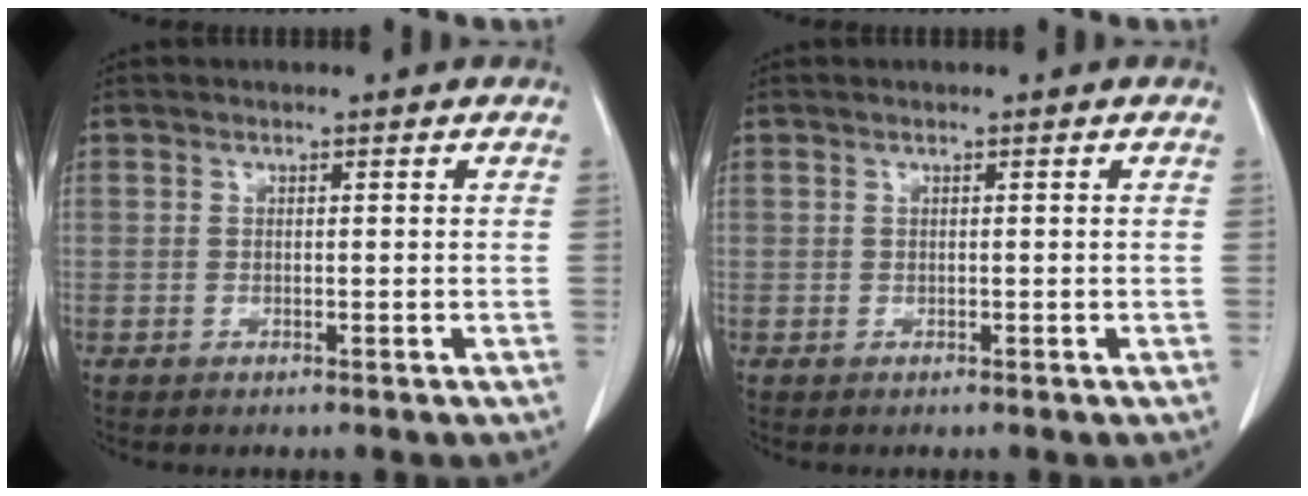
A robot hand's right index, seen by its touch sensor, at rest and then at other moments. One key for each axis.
{"total": 0.0}